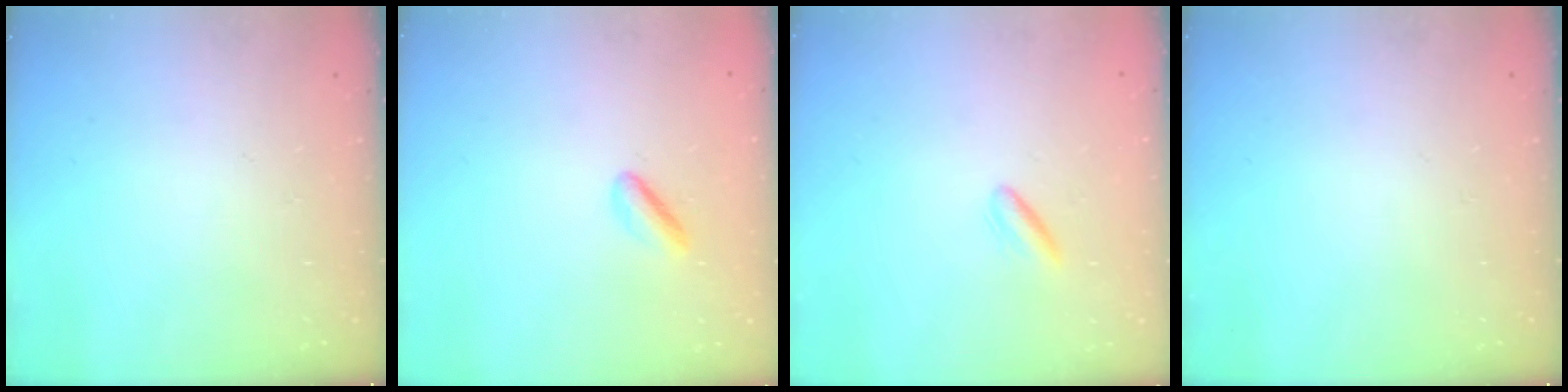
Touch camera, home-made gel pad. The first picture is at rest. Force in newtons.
{"total": 2.5, "press": 2.5, "slide": 0.5}
{"total": 2.1, "press": 1.9, "slide": 0.9}
{"total": 0.0}